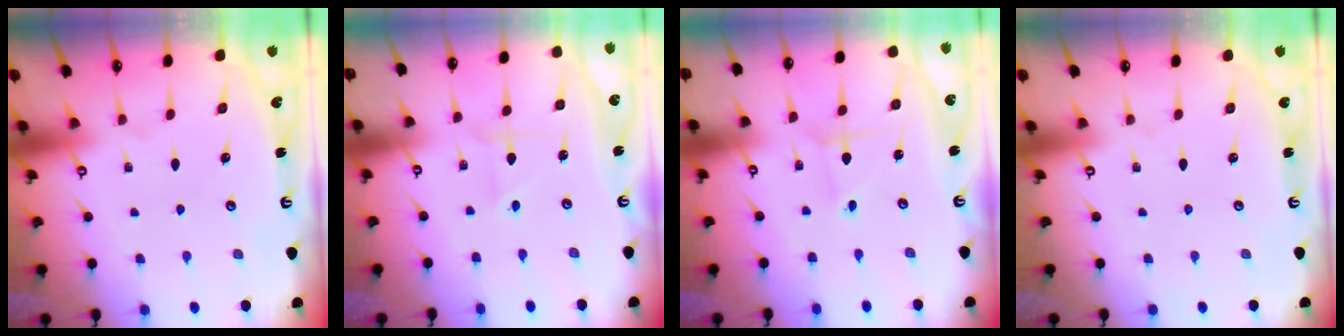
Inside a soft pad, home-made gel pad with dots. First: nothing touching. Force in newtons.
{"total": 3.6, "press": 3.5, "slide": 1.1}
{"total": 1.4, "press": 1.4, "slide": 0.1}
{"total": 0.0}